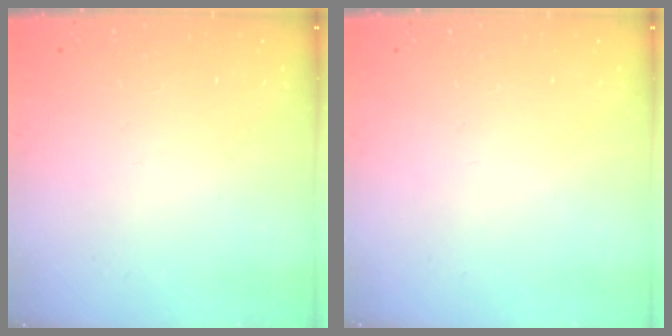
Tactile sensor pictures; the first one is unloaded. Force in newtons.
{"total": 0.0}